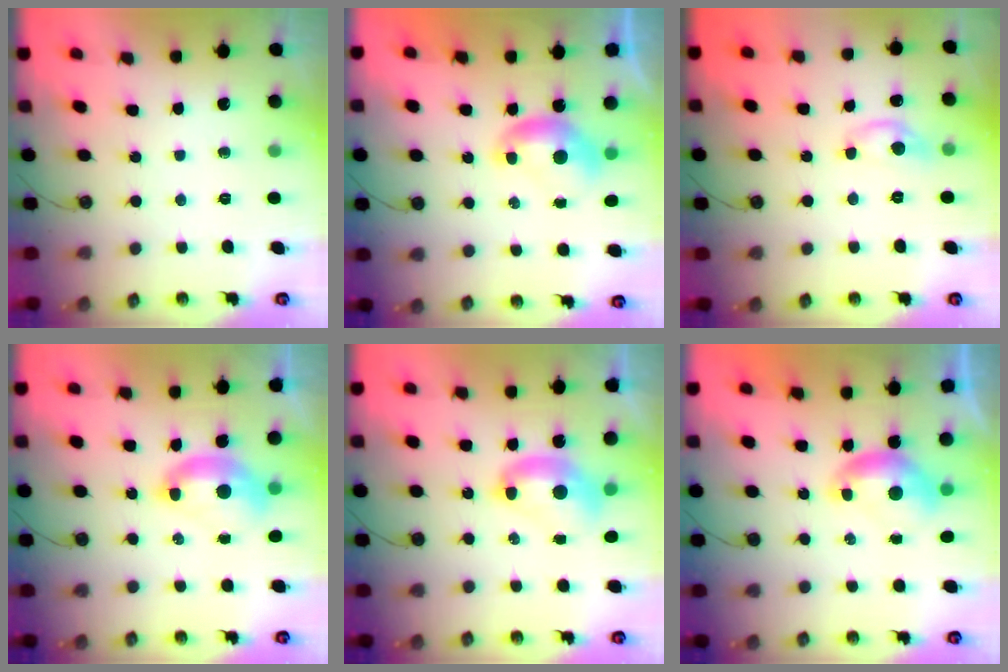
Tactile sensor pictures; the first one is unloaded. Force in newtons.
{"total": 0.0}
{"total": 2.6, "press": 2.6, "slide": 0.2}
{"total": 2.5, "press": 2.5, "slide": 0.6}
{"total": 2.9, "press": 2.9, "slide": 0.1}
{"total": 0.0}